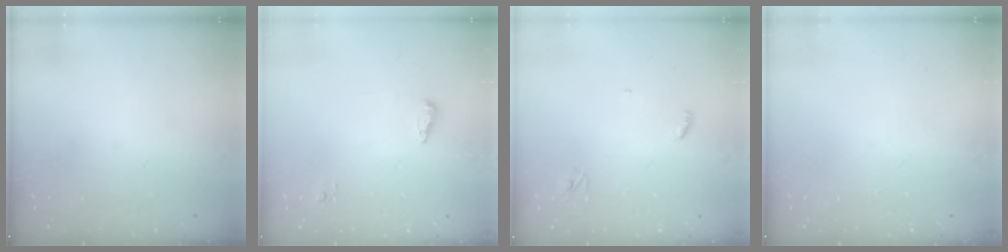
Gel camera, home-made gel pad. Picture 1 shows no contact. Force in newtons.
{"total": 5.6, "press": 5.4, "slide": 1.2}
{"total": 3.2, "press": 3.2, "slide": 0.3}
{"total": 0.0}